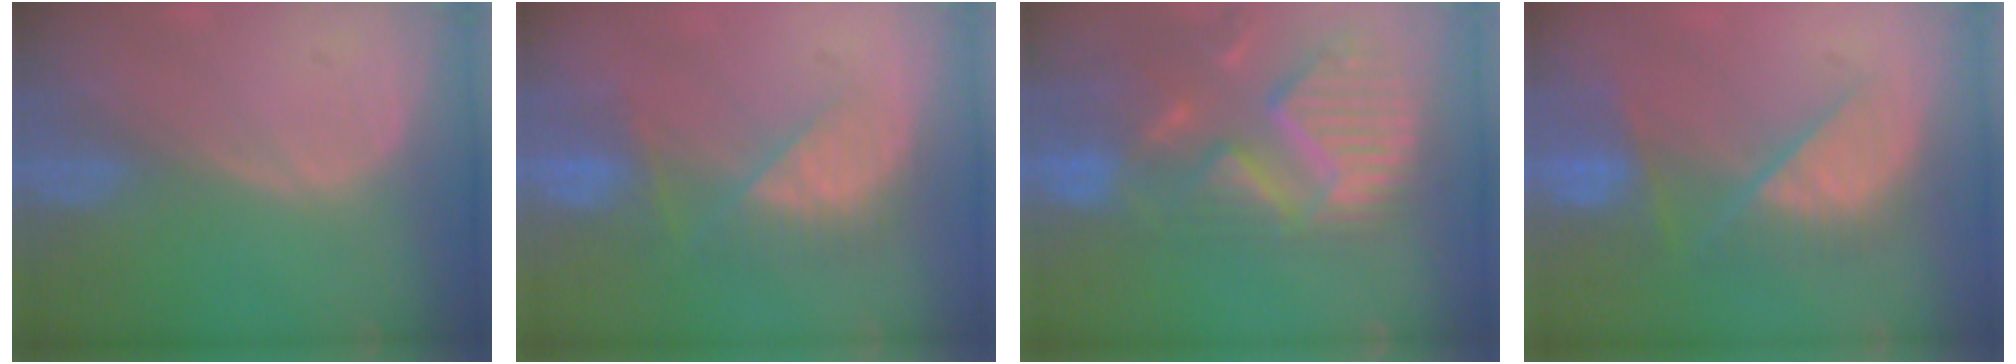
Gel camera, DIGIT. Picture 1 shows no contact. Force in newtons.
{"total": 7.5, "press": 6.8, "slide": 3.3}
{"total": 13.3, "press": 11.3, "slide": 7.1}
{"total": 7.8, "press": 7.6, "slide": 2.0}